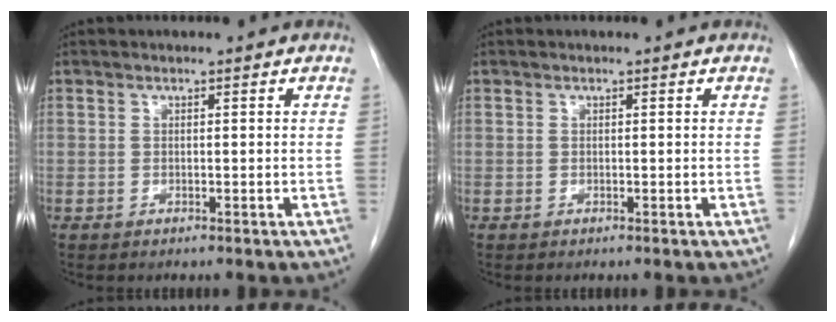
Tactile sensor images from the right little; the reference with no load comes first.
{"total": 0.0}